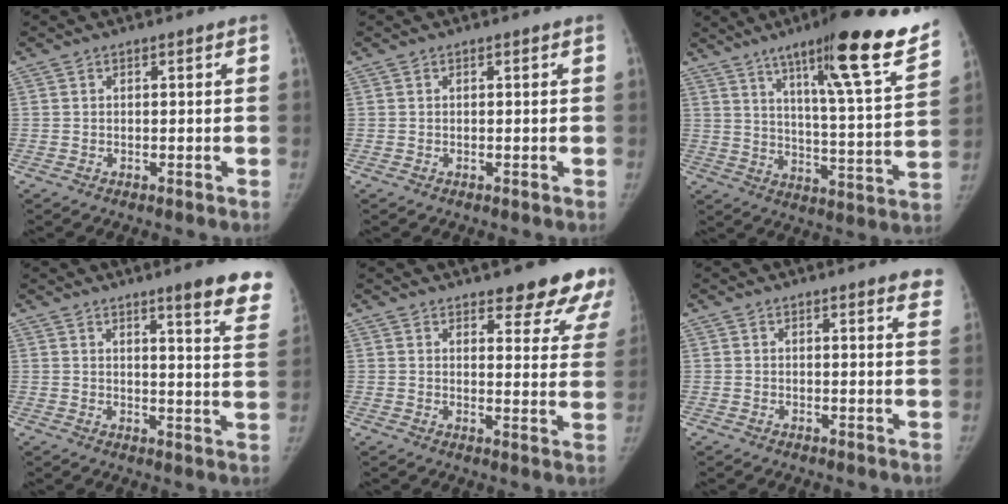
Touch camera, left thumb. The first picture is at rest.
{"total": 0.0}
{"total": 21.9, "force": [14.7, 1.8, 16.2], "torque": [-0.211, -0.065, 0.219]}
{"total": 12.4, "force": [9.1, 1.4, 8.3], "torque": [-0.076, -0.052, 0.099]}
{"total": 13.1, "force": [10.4, 4.1, 6.9], "torque": [-0.035, -0.060, 0.111]}
{"total": 4.7, "force": [3.9, 0.9, 2.5], "torque": [-0.012, -0.015, 0.030]}